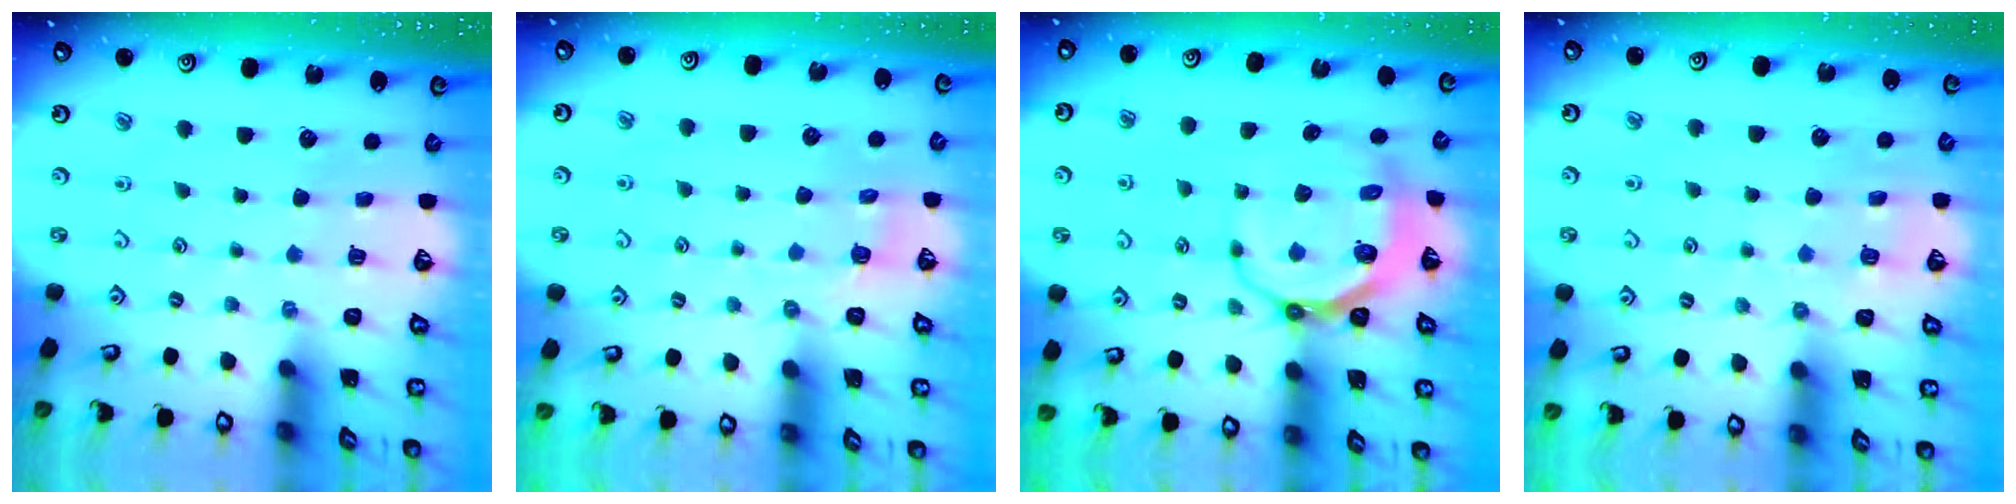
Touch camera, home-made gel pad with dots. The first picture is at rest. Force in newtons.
{"total": 2.1, "press": 1.0, "slide": 1.9}
{"total": 8.7, "press": 8.0, "slide": 3.4}
{"total": 5.5, "press": 5.4, "slide": 0.9}